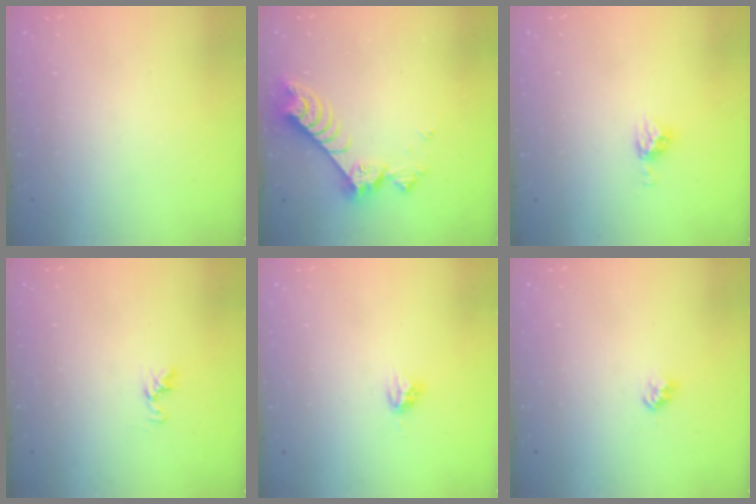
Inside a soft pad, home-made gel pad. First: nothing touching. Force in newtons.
{"total": 8.7, "press": 8.7, "slide": 0.4}
{"total": 5.0, "press": 4.9, "slide": 0.3}
{"total": 5.1, "press": 5.1, "slide": 0.6}
{"total": 3.4, "press": 3.4, "slide": 0.4}
{"total": 2.8, "press": 2.8, "slide": 0.4}